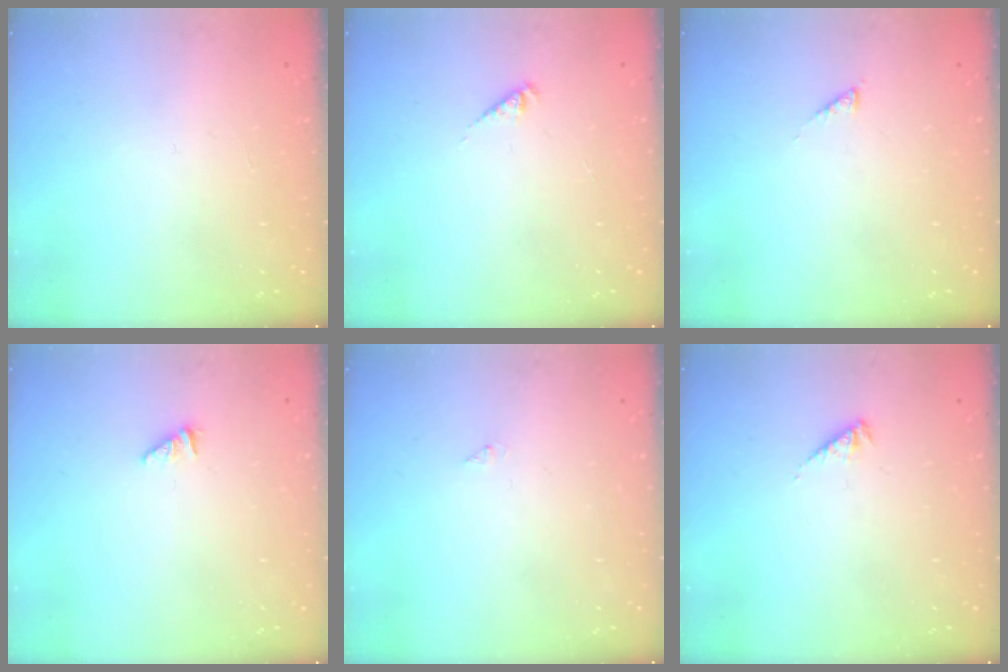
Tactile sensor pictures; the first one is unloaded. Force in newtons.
{"total": 2.4, "press": 2.4, "slide": 0.4}
{"total": 0.9, "press": 0.9, "slide": 0.3}
{"total": 0.8, "press": 0.8, "slide": 0.2}
{"total": 0.0}
{"total": 1.9, "press": 1.9, "slide": 0.4}